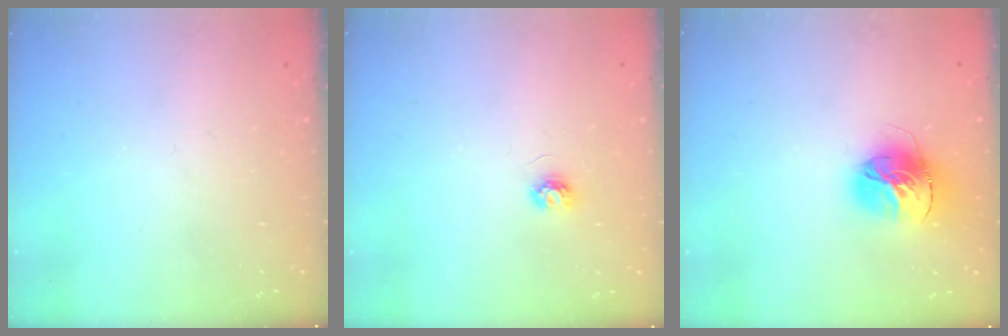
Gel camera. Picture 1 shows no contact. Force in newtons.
{"total": 3.5, "press": 3.4, "slide": 0.3}
{"total": 16.1, "press": 16.0, "slide": 1.7}